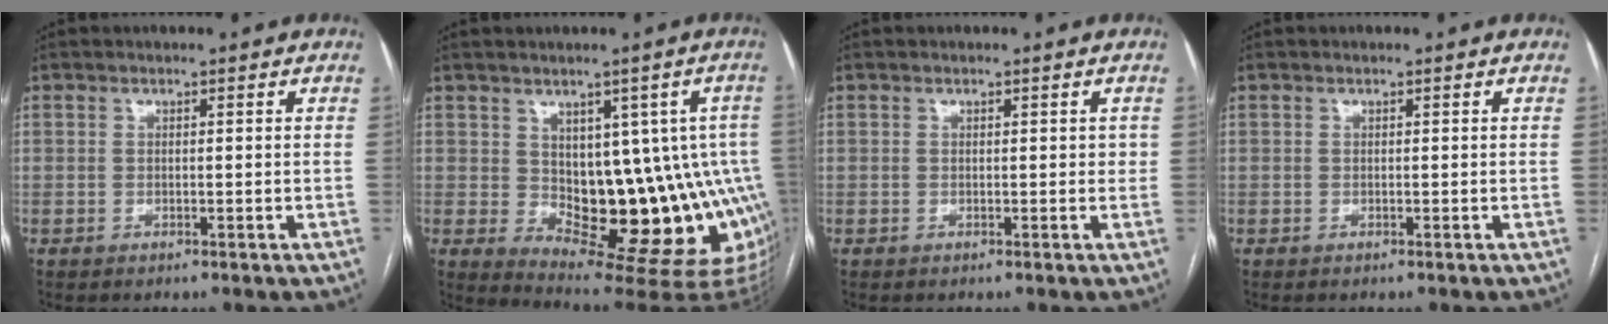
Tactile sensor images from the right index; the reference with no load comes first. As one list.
[{"total": 15.6, "force": [-0.8, 7.5, 13.6], "torque": [-0.124, 0.018, 0.008]}, {"total": 1.0, "force": [0.2, 0.6, 0.7], "torque": [-0.009, 0.003, 0.004]}, {"total": 0.0}]